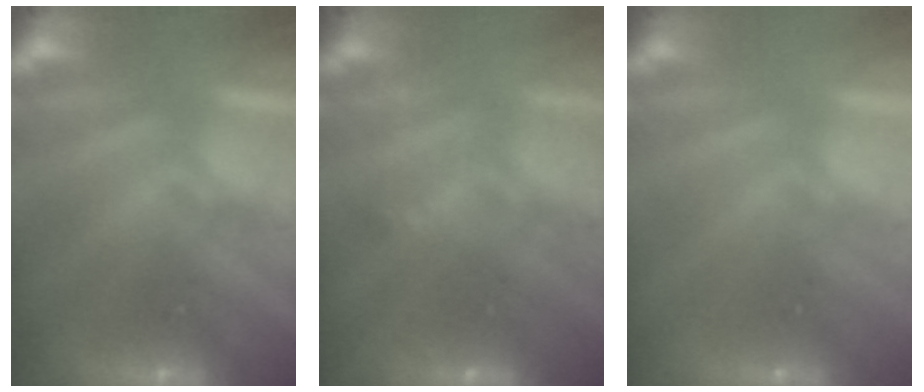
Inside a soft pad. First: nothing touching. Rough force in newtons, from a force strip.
{"total": 2.3}
{"total": 2.5}